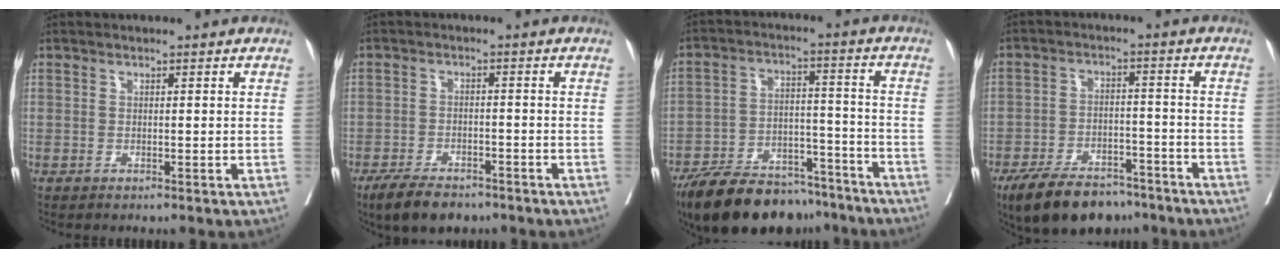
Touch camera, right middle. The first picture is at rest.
{"total": 6.7, "force": [-5.1, 3.2, 3.1], "torque": [-0.061, -0.004, -0.083]}
{"total": 17.7, "force": [-15.0, 6.6, 6.7], "torque": [-0.121, 0.010, -0.235]}
{"total": 12.1, "force": [-9.4, 5.4, 5.2], "torque": [-0.083, 0.002, -0.152]}